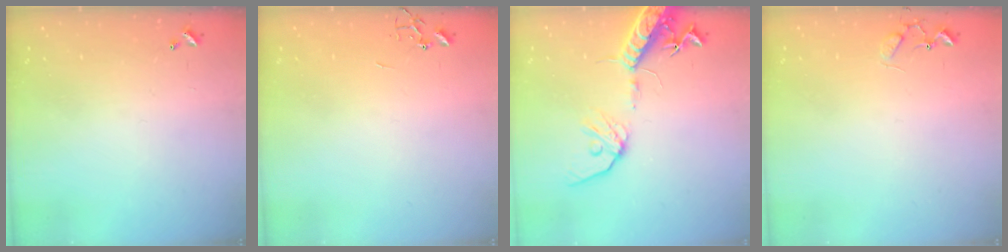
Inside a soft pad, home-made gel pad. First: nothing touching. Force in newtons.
{"total": 0.0}
{"total": 16.6, "press": 16.2, "slide": 3.5}
{"total": 6.2, "press": 6.2, "slide": 0.4}